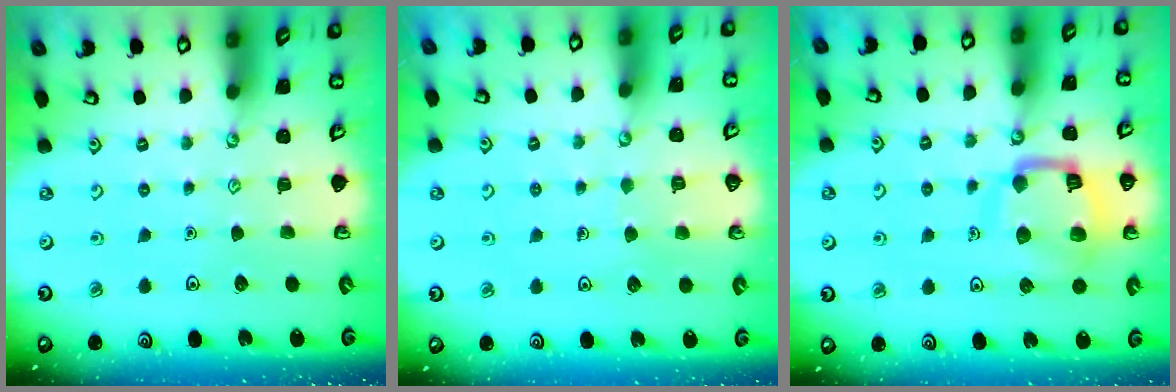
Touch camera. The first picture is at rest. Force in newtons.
{"total": 4.8, "press": 4.8, "slide": 0.3}
{"total": 13.7, "press": 13.7, "slide": 1.4}